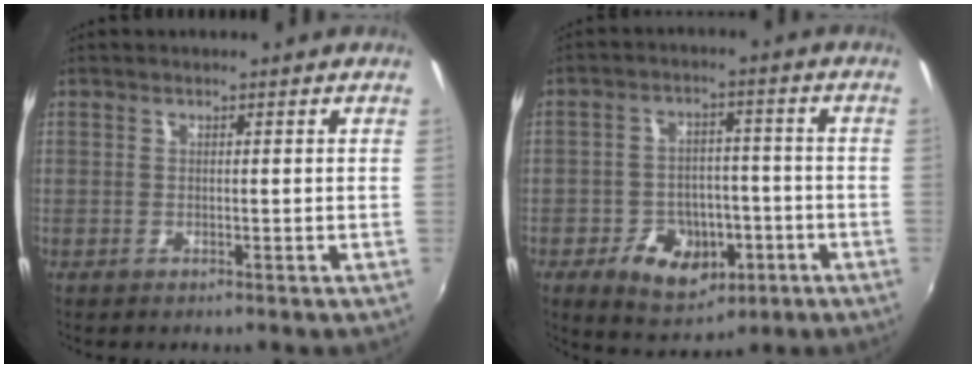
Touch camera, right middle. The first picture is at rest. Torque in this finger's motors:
{"motor_torque": [0.79, -0.88, 0.14, 0.02]}